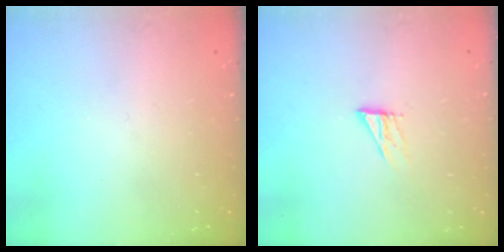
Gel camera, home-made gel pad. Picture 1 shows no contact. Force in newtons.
{"total": 7.6, "press": 7.6, "slide": 0.3}